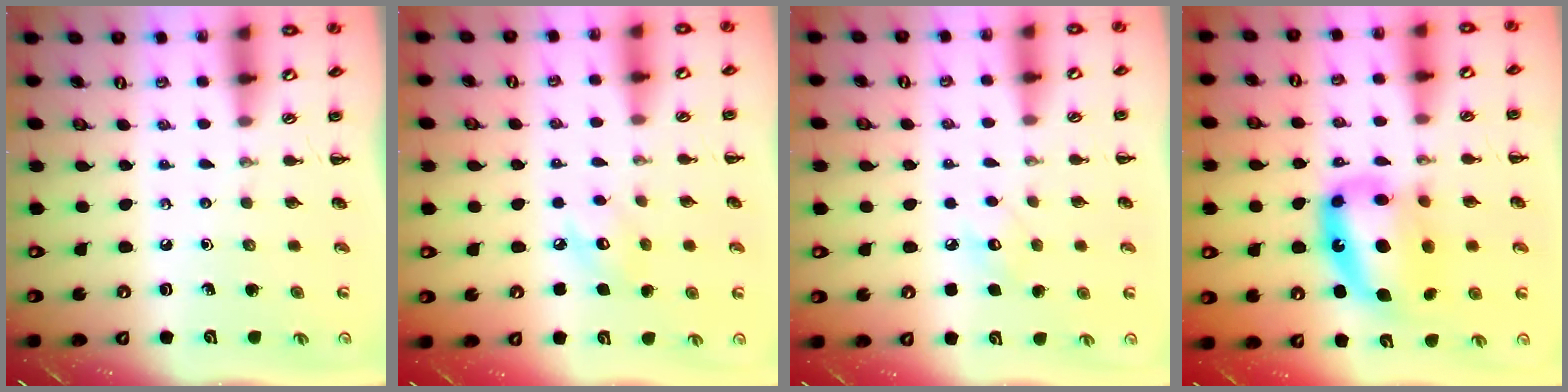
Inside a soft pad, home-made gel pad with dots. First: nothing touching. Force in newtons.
{"total": 6.1, "press": 6.0, "slide": 0.9}
{"total": 7.5, "press": 7.2, "slide": 1.8}
{"total": 14.3, "press": 13.9, "slide": 3.5}